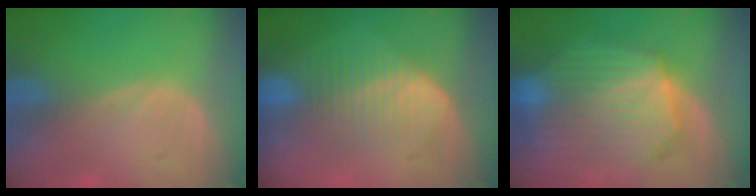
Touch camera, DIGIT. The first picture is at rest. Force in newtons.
{"total": 6.9, "press": 6.7, "slide": 1.5}
{"total": 10.4, "press": 10.4, "slide": 0.8}